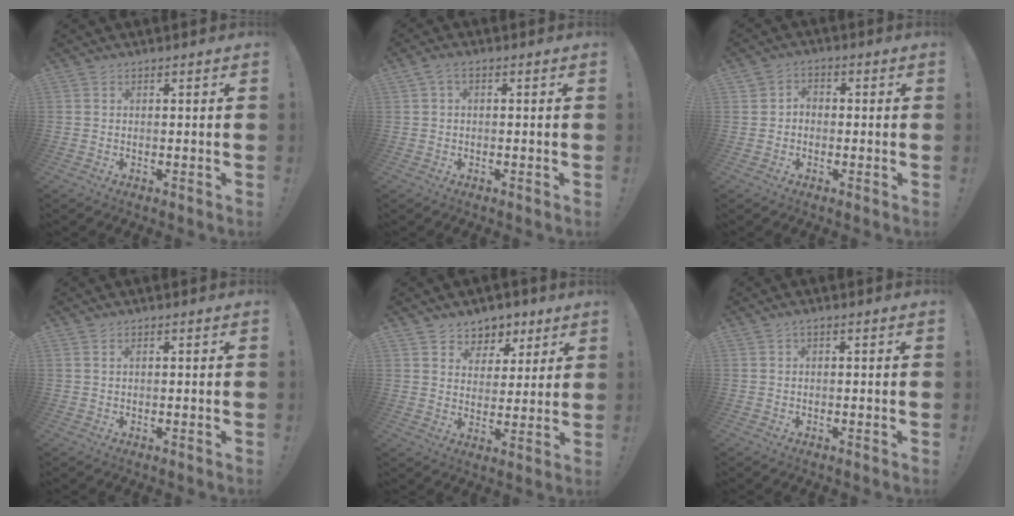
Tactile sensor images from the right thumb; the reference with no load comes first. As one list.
[{"total": 2.2, "force": [0.5, 1.2, 1.8], "torque": [-0.038, 0.004, 0.011]}, {"total": 3.3, "force": [-1.5, 2.7, 1.3], "torque": [-0.027, 0.016, -0.027]}, {"total": 0.5, "force": [0.1, 0.0, 0.5], "torque": [-0.019, 0.004, 0.002]}, {"total": 6.9, "force": [4.1, 5.5, 0.6], "torque": [-0.002, -0.032, 0.084]}, {"total": 0.8, "force": [0.1, 0.0, 0.8], "torque": [-0.018, 0.001, 0.002]}]